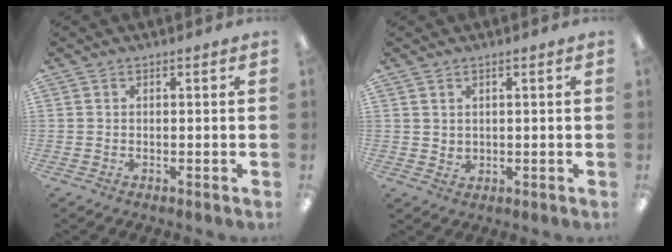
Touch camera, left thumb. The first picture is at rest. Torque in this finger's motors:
{"motor_torque": [-0.27, 0.10, -0.08, -0.12, 0.00]}